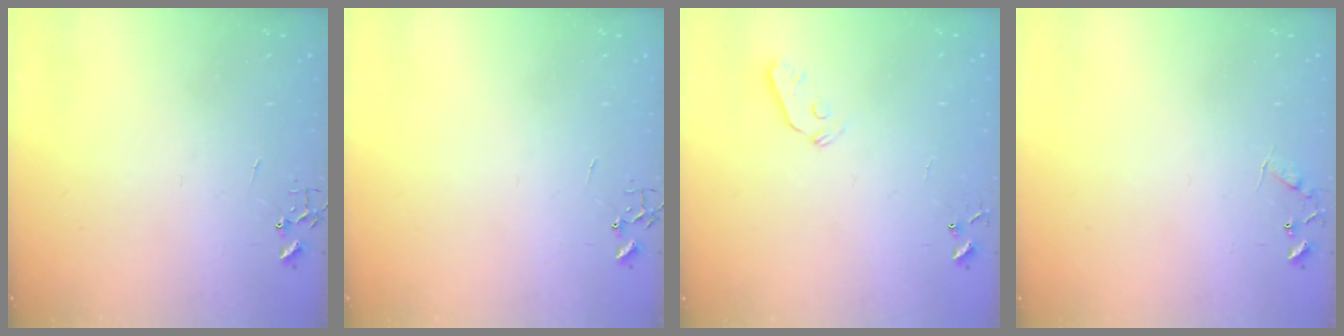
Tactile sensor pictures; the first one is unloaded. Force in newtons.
{"total": 0.0}
{"total": 3.7, "press": 3.6, "slide": 0.7}
{"total": 6.5, "press": 6.5, "slide": 0.6}